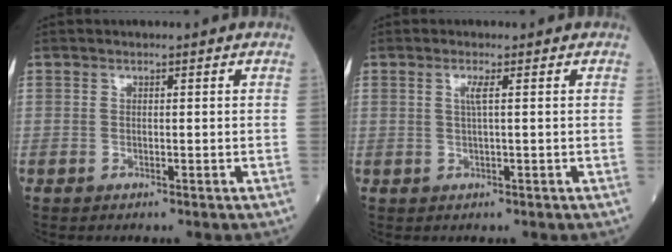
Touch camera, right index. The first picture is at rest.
{"total": 1.5, "force": [0.4, -0.3, 1.4], "torque": [-0.031, 0.001, 0.005]}